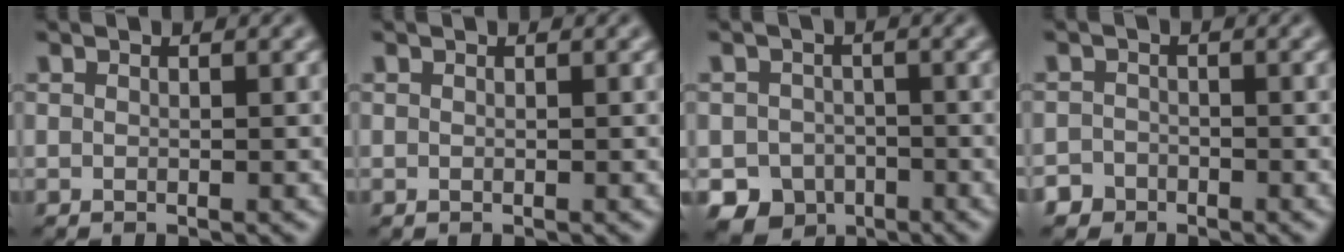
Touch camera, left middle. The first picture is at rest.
{"total": 0.0}
{"total": 6.1, "force": [-3.4, 4.8, 1.5], "torque": [-0.006, -0.015, -0.055]}
{"total": 2.5, "force": [-1.8, 1.7, 0.1], "torque": [0.015, 0.001, -0.035]}